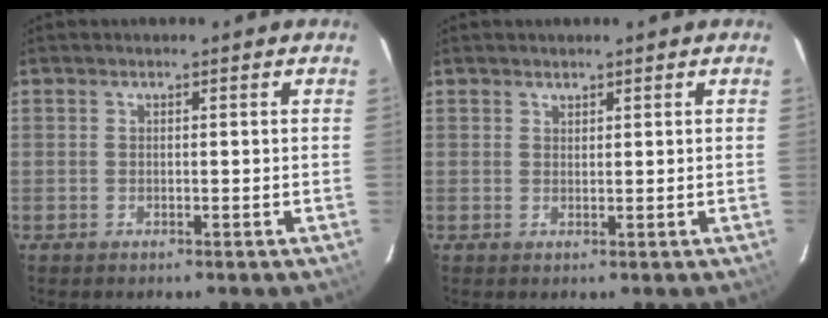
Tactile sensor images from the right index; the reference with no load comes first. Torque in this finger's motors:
{"motor_torque": [-0.01, 0.24, -0.07, 0.00]}